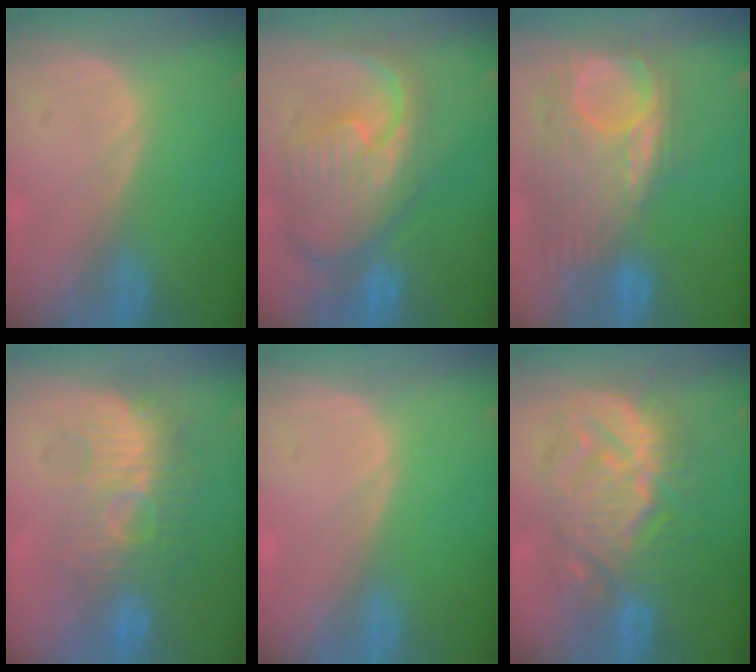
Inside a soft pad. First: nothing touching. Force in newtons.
{"total": 12.0, "press": 10.4, "slide": 6.0}
{"total": 11.7, "press": 10.3, "slide": 5.5}
{"total": 9.1, "press": 8.7, "slide": 2.7}
{"total": 0.0}
{"total": 10.6, "press": 10.6, "slide": 0.7}